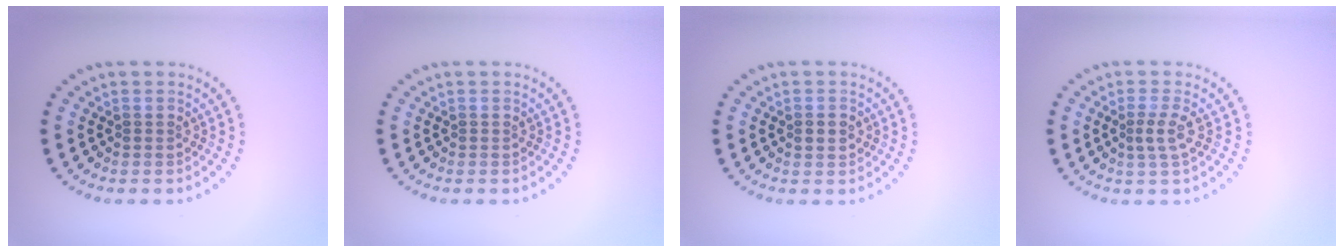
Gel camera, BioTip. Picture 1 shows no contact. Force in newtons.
{"total": 0.0}
{"total": 1.2, "press": 1.2, "slide": 0.1}
{"total": 1.6, "press": 1.3, "slide": 1.0}